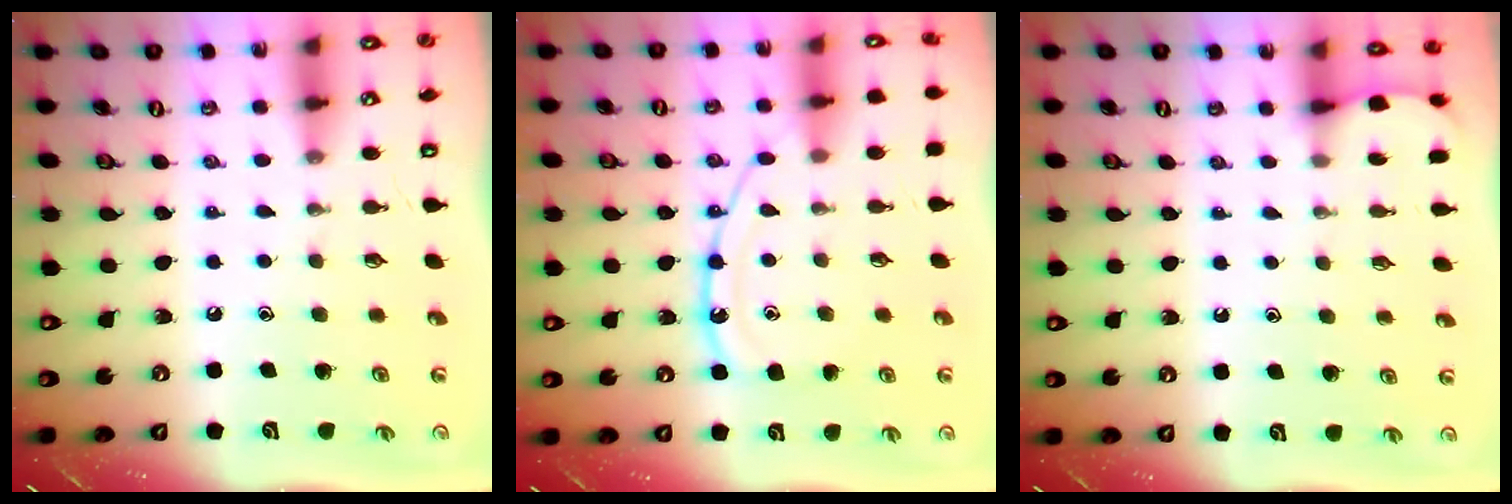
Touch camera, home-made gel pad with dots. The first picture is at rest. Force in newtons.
{"total": 12.8, "press": 12.7, "slide": 0.9}
{"total": 2.5, "press": 2.5, "slide": 0.3}